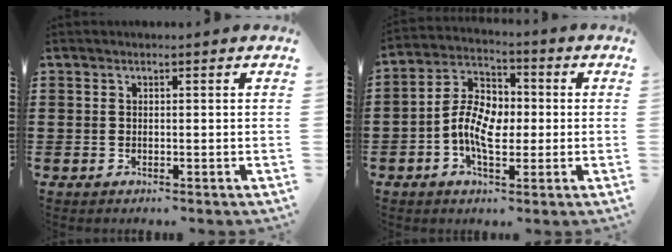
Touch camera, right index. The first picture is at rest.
{"total": 8.4, "force": [-1.4, 5.0, 6.6], "torque": [-0.156, 0.007, -0.034]}